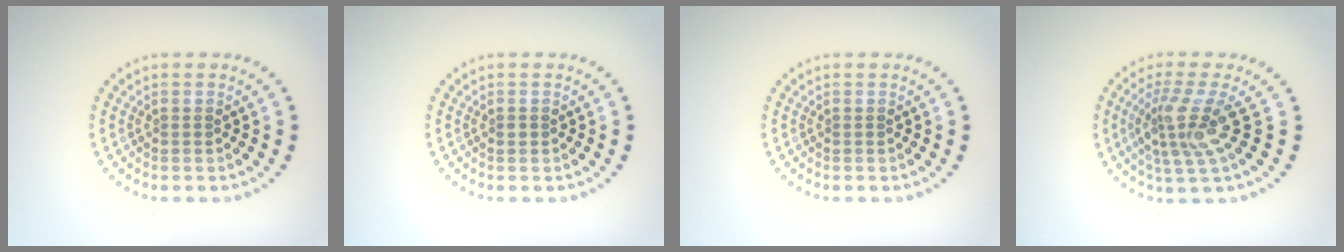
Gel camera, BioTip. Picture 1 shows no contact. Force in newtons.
{"total": 0.6, "press": 0.6, "slide": 0.1}
{"total": 0.0}
{"total": 3.9, "press": 3.1, "slide": 2.4}